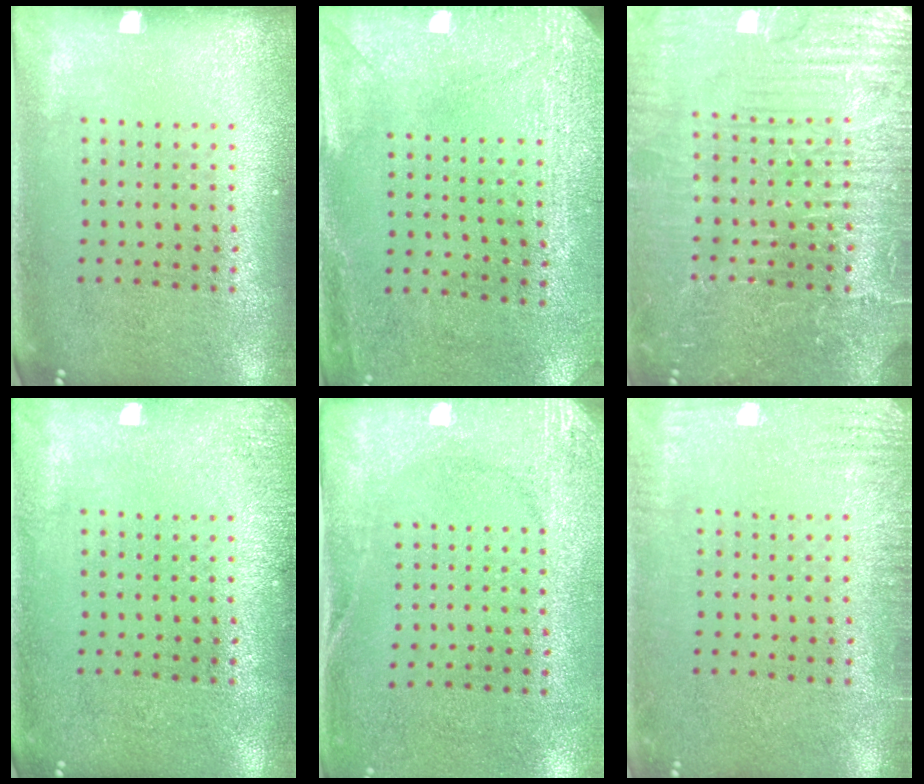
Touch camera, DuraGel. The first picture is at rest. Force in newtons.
{"total": 3.0, "press": 2.3, "slide": 1.9}
{"total": 7.7, "press": 7.6, "slide": 0.9}
{"total": 1.2, "press": 1.1, "slide": 0.2}
{"total": 2.7, "press": 2.1, "slide": 1.7}
{"total": 2.3, "press": 2.2, "slide": 0.4}